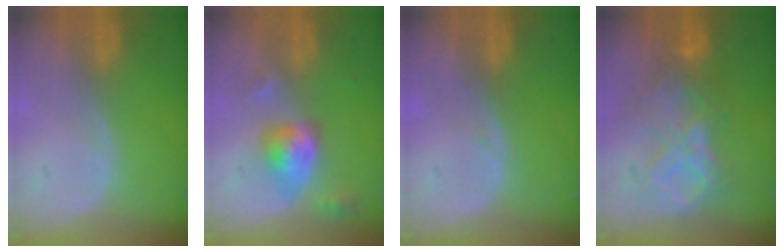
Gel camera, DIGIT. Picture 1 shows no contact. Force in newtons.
{"total": 5.4, "press": 5.0, "slide": 2.1}
{"total": 0.6, "press": 0.3, "slide": 0.5}
{"total": 9.1, "press": 7.8, "slide": 4.7}